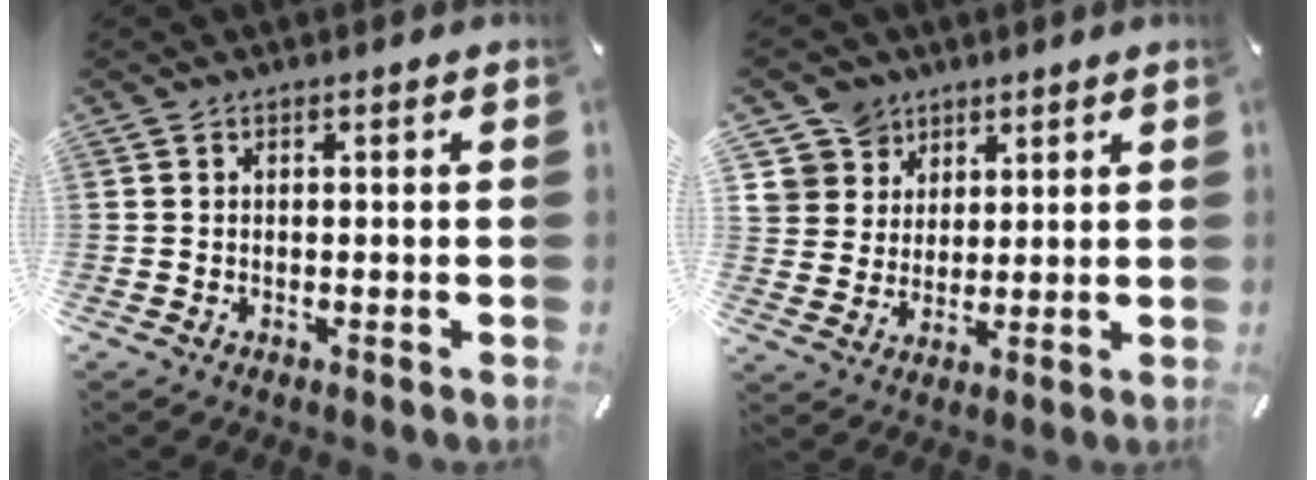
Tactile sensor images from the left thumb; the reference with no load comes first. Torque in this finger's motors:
{"motor_torque": [0.55, -0.15, 0.21, -0.43, 0.02]}